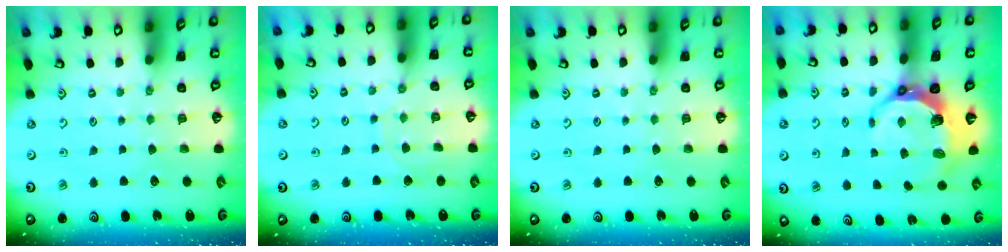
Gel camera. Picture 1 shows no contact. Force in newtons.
{"total": 6.1, "press": 6.1, "slide": 0.6}
{"total": 0.0}
{"total": 9.4, "press": 8.0, "slide": 5.0}